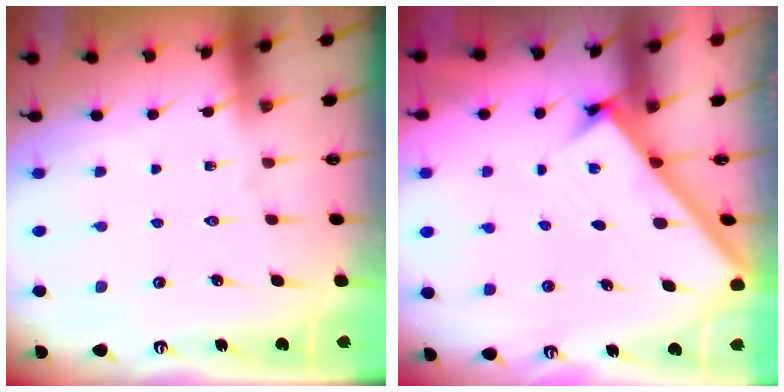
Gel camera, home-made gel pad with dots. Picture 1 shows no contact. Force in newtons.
{"total": 2.6, "press": 2.6, "slide": 0.3}